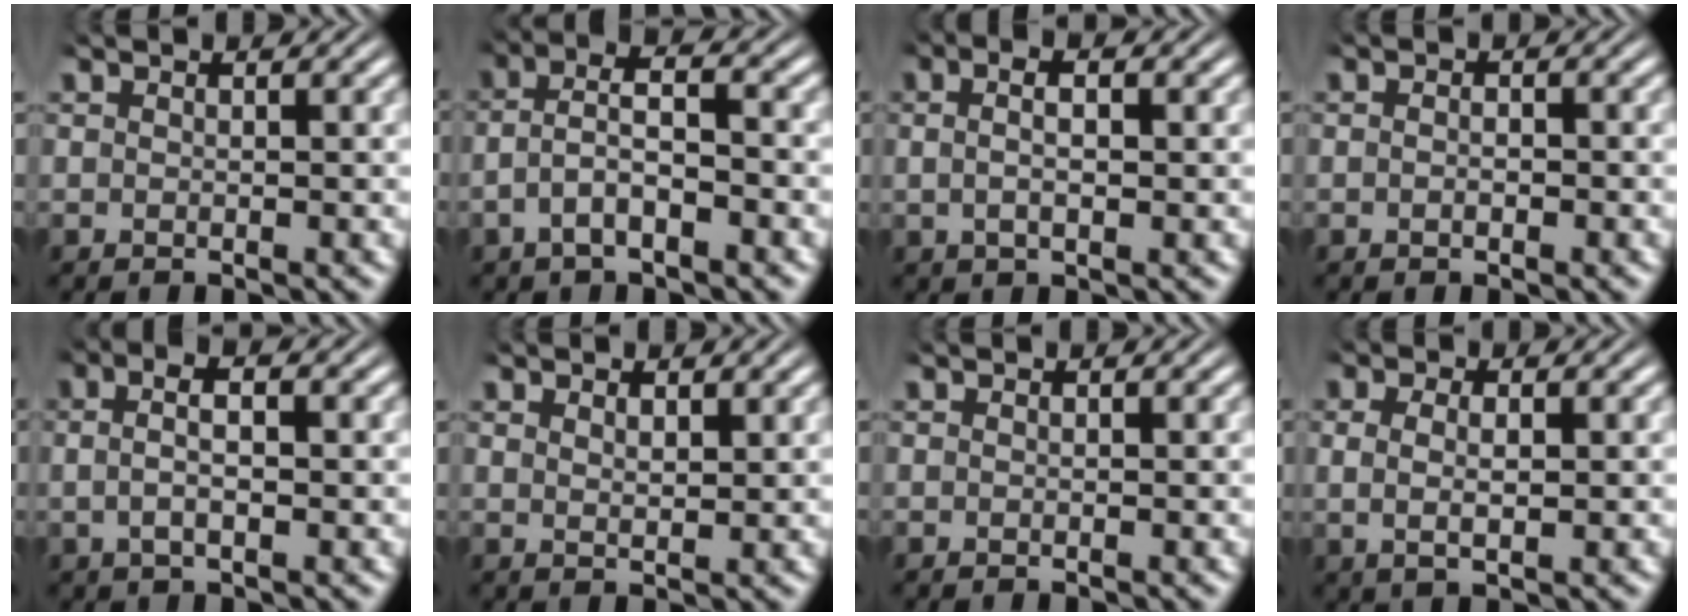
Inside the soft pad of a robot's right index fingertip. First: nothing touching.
{"total": 3.9, "force": [-0.3, 2.2, 3.3], "torque": [-0.066, -0.005, -0.007]}
{"total": 3.1, "force": [0.5, 1.3, 2.8], "torque": [-0.045, 0.006, 0.005]}
{"total": 0.8, "force": [-0.4, 0.4, 0.6], "torque": [-0.011, 0.000, -0.009]}
{"total": 3.8, "force": [0.4, 1.7, 3.4], "torque": [-0.059, 0.008, 0.001]}
{"total": 1.2, "force": [0.9, -0.2, 0.7], "torque": [-0.009, -0.009, 0.025]}
{"total": 0.0}
{"total": 2.8, "force": [0.3, 1.3, 2.4], "torque": [-0.045, -0.004, 0.012]}